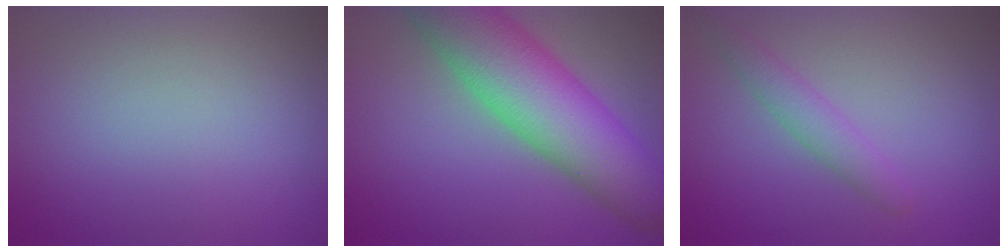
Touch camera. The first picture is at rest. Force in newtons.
{"total": 12.0, "press": 12.0, "slide": 0.5}
{"total": 2.4, "press": 2.4, "slide": 0.2}